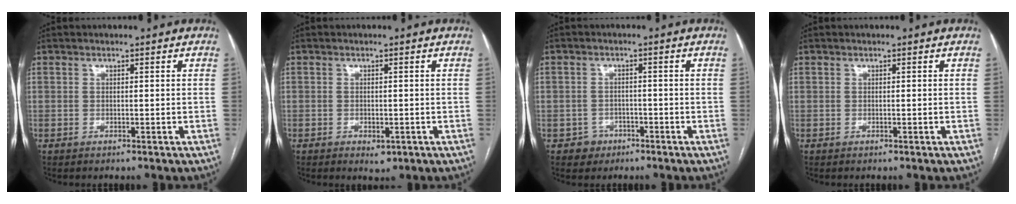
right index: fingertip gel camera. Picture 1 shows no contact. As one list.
[{"total": 2.0, "force": [-0.9, 1.2, 1.3], "torque": [-0.015, 0.000, -0.004]}, {"total": 3.1, "force": [-1.5, 2.7, -0.2], "torque": [0.014, 0.016, -0.023]}, {"total": 0.0}]